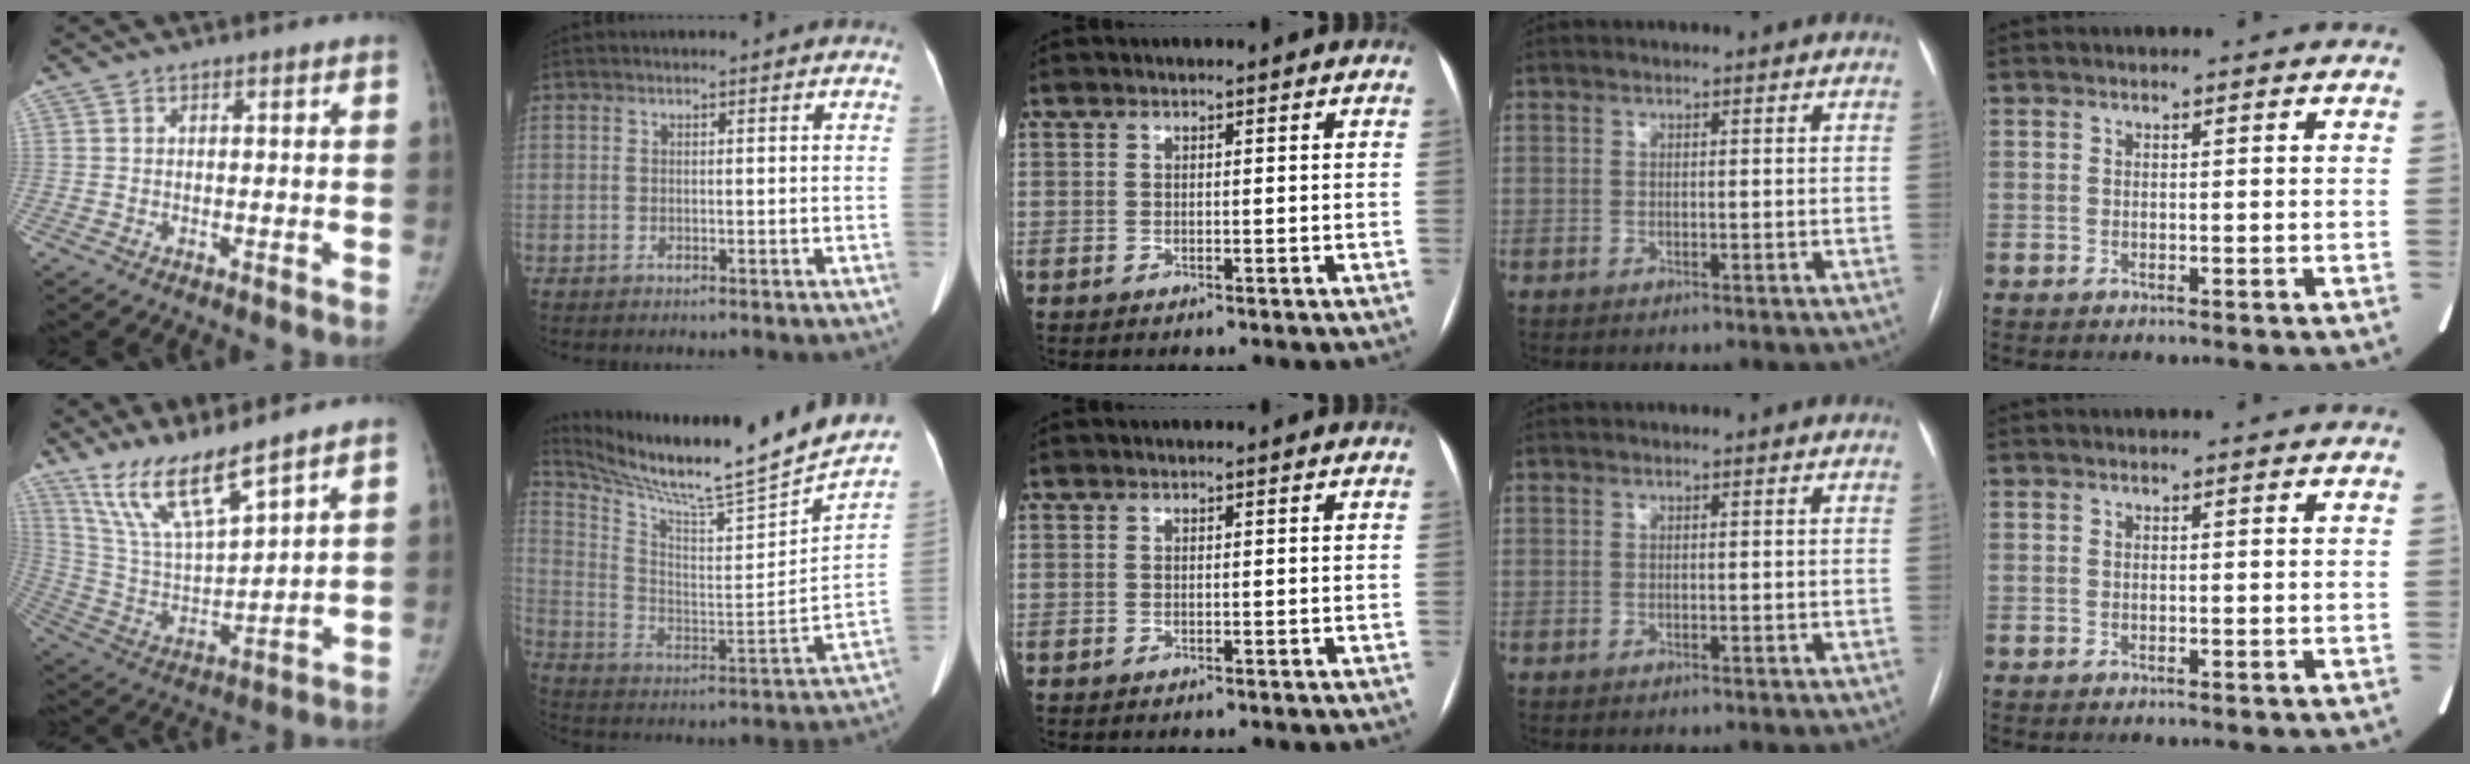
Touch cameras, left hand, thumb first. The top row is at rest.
{"thumb": {"total": 14.3, "force": [10.9, 2.4, 9.0], "torque": [-0.157, -0.062, 0.225]}, "index": {"total": 24.8, "force": [22.2, -0.1, 10.9], "torque": [-0.191, -0.082, 0.330]}}